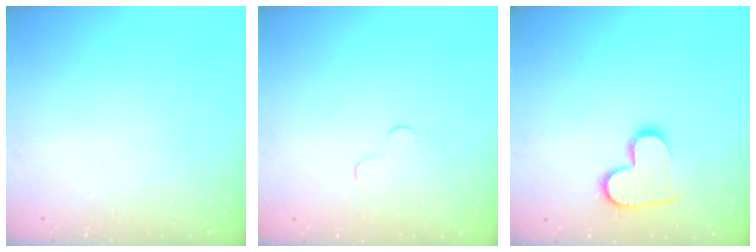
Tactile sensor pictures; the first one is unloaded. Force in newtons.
{"total": 3.2, "press": 3.2, "slide": 0.3}
{"total": 12.7, "press": 12.6, "slide": 1.0}